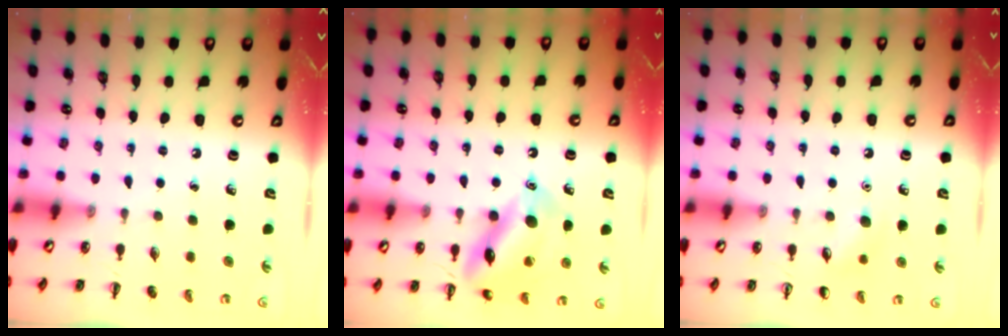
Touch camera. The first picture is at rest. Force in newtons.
{"total": 14.9, "press": 14.9, "slide": 1.3}
{"total": 6.1, "press": 5.9, "slide": 1.7}